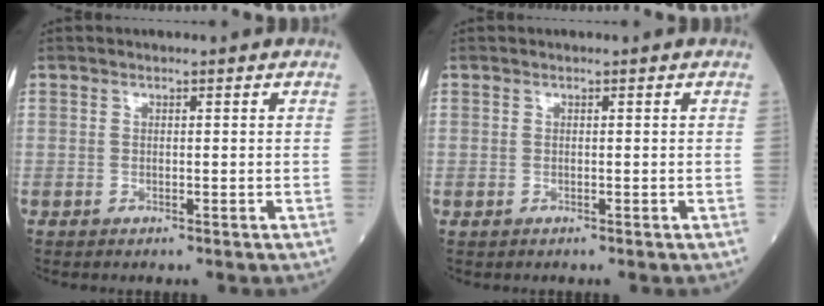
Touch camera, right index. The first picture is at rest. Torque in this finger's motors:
{"motor_torque": [-0.12, -0.04, -0.42, -0.18]}